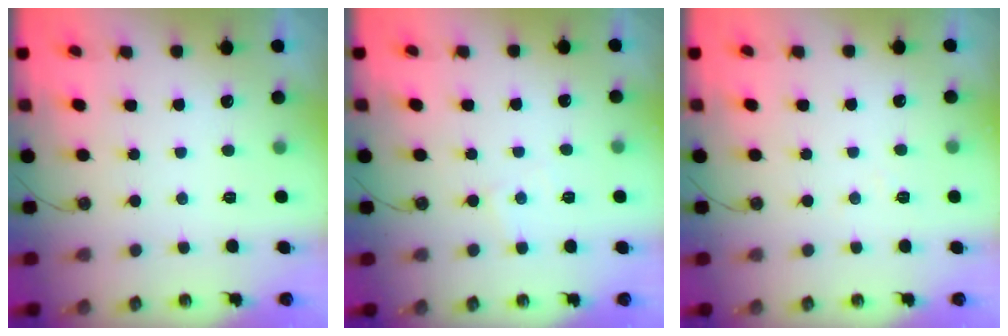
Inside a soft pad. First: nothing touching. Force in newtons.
{"total": 4.3, "press": 4.3, "slide": 0.5}
{"total": 3.3, "press": 3.2, "slide": 0.6}